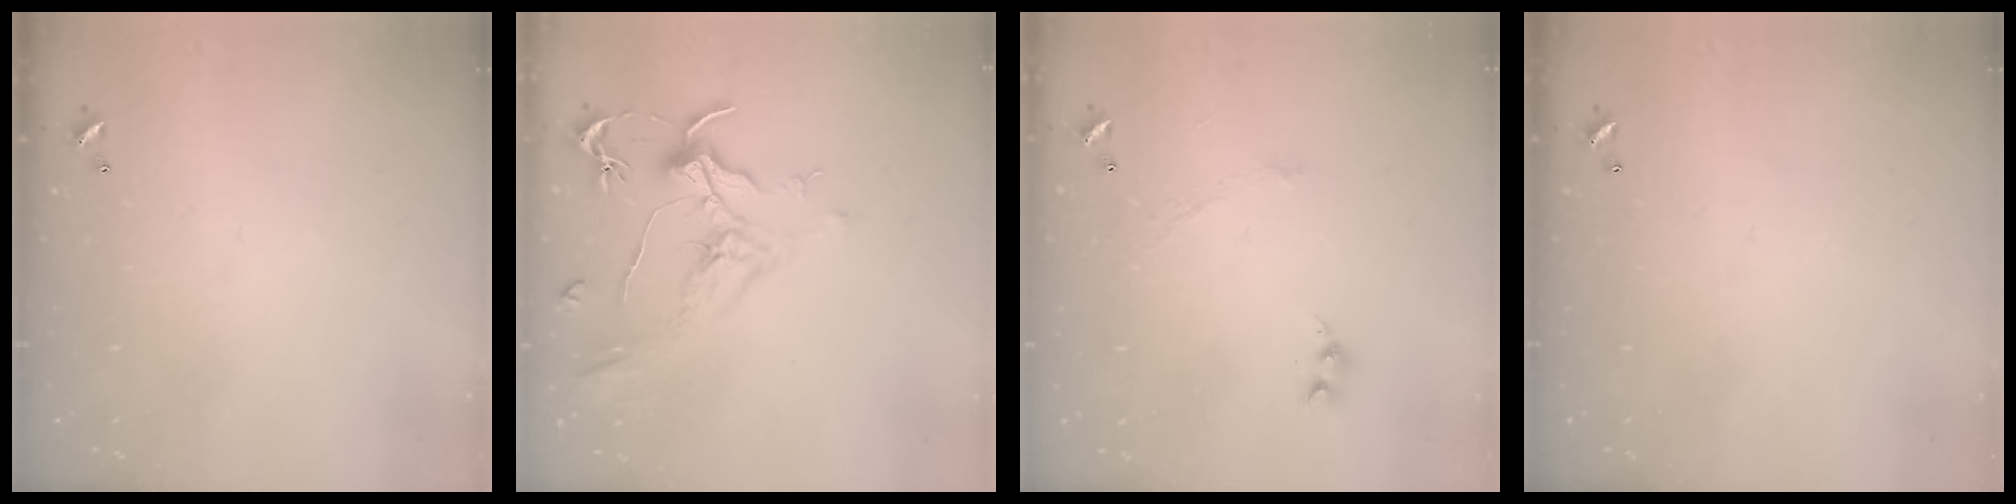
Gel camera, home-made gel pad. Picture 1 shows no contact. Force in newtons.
{"total": 2.1, "press": 2.0, "slide": 0.8}
{"total": 1.9, "press": 1.8, "slide": 0.4}
{"total": 0.0}